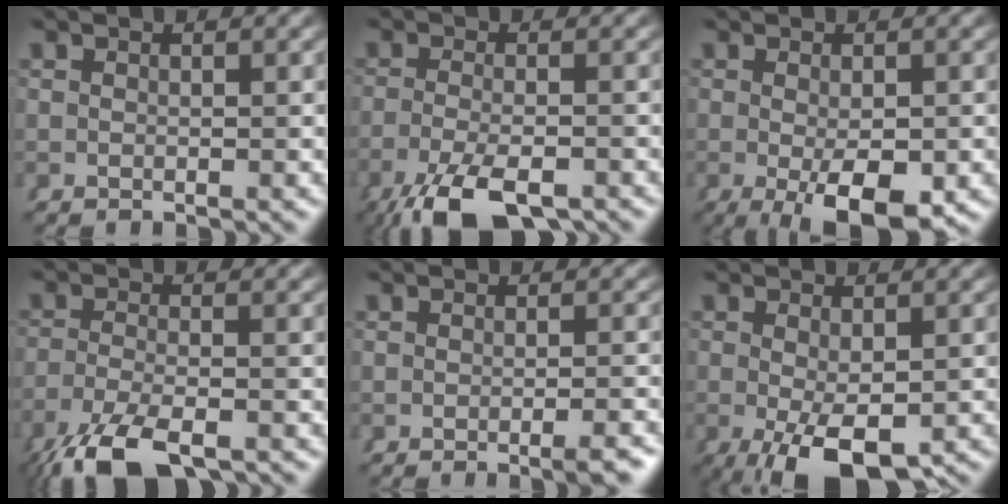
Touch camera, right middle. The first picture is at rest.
{"total": 6.5, "force": [-4.7, 1.8, 4.1], "torque": [-0.074, -0.024, -0.060]}
{"total": 6.9, "force": [-3.1, 2.2, 5.8], "torque": [-0.092, -0.032, -0.026]}
{"total": 5.8, "force": [-4.2, 1.6, 3.6], "torque": [-0.073, -0.025, -0.054]}
{"total": 1.8, "force": [-1.2, -0.2, 1.3], "torque": [-0.013, 0.003, -0.022]}
{"total": 6.5, "force": [-3.5, 2.1, 5.1], "torque": [-0.088, -0.032, -0.033]}